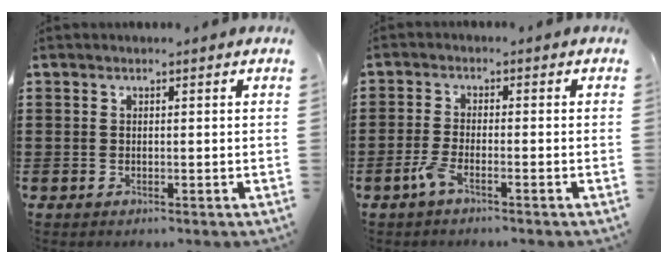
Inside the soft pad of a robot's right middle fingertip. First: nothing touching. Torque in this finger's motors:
{"motor_torque": [-0.13, -0.05, 0.06, 0.02]}